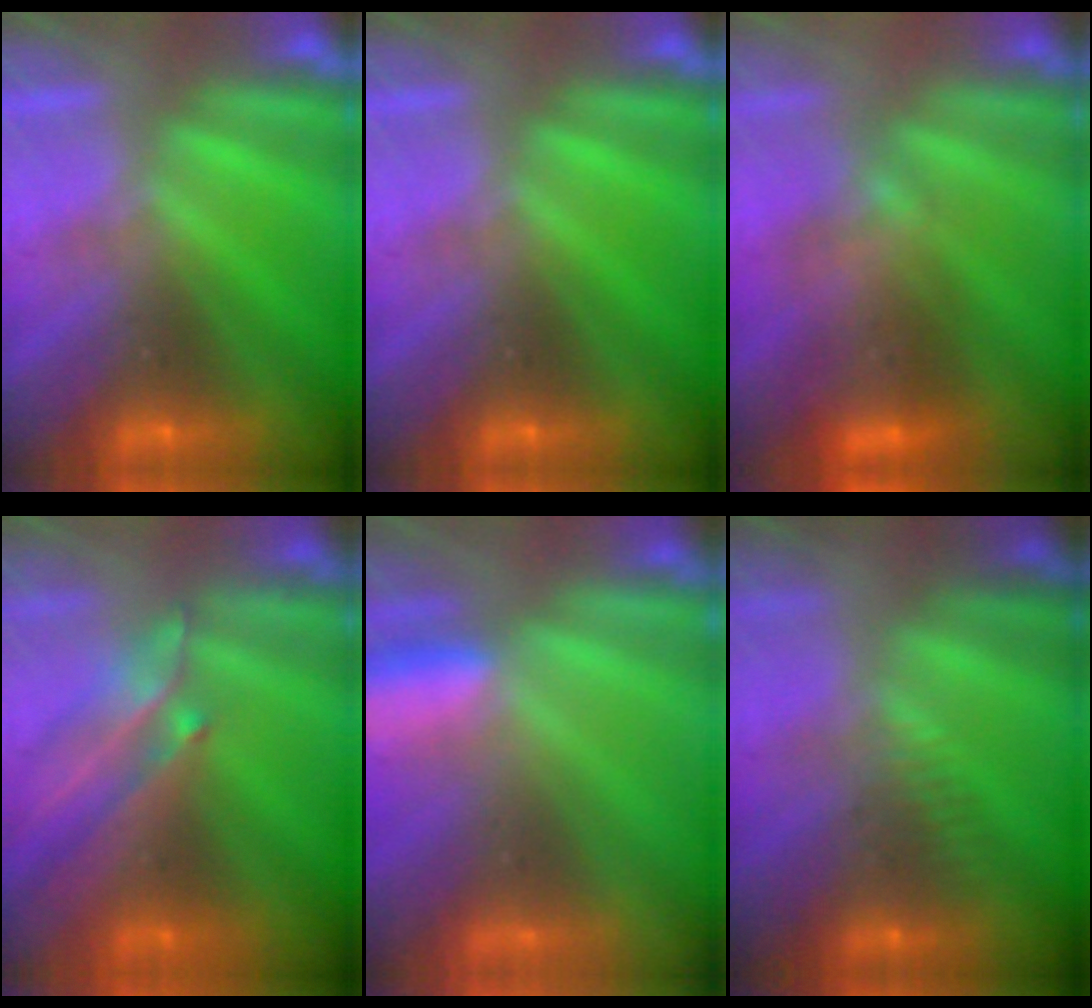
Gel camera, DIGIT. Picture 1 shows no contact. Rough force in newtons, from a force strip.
{"total": 0.0}
{"total": 3.9}
{"total": 2.9}
{"total": 3.3}
{"total": 2.8}